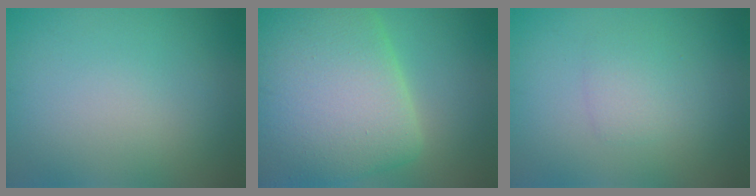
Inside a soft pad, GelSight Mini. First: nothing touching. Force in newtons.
{"total": 12.6, "press": 12.6, "slide": 1.0}
{"total": 1.8, "press": 1.8, "slide": 0.2}